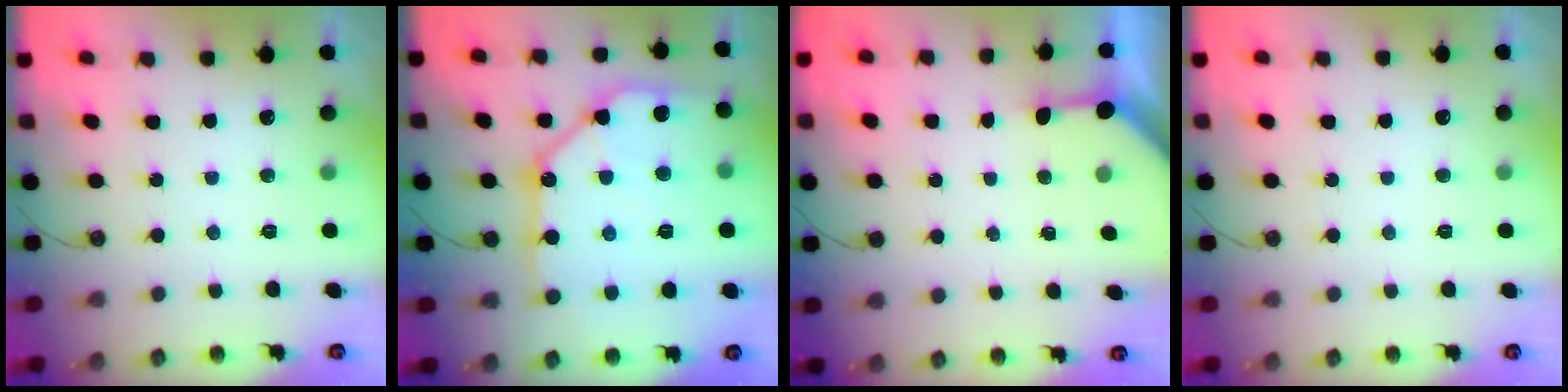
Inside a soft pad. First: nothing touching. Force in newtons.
{"total": 14.9, "press": 14.8, "slide": 1.1}
{"total": 3.2, "press": 3.2, "slide": 0.3}
{"total": 0.0}